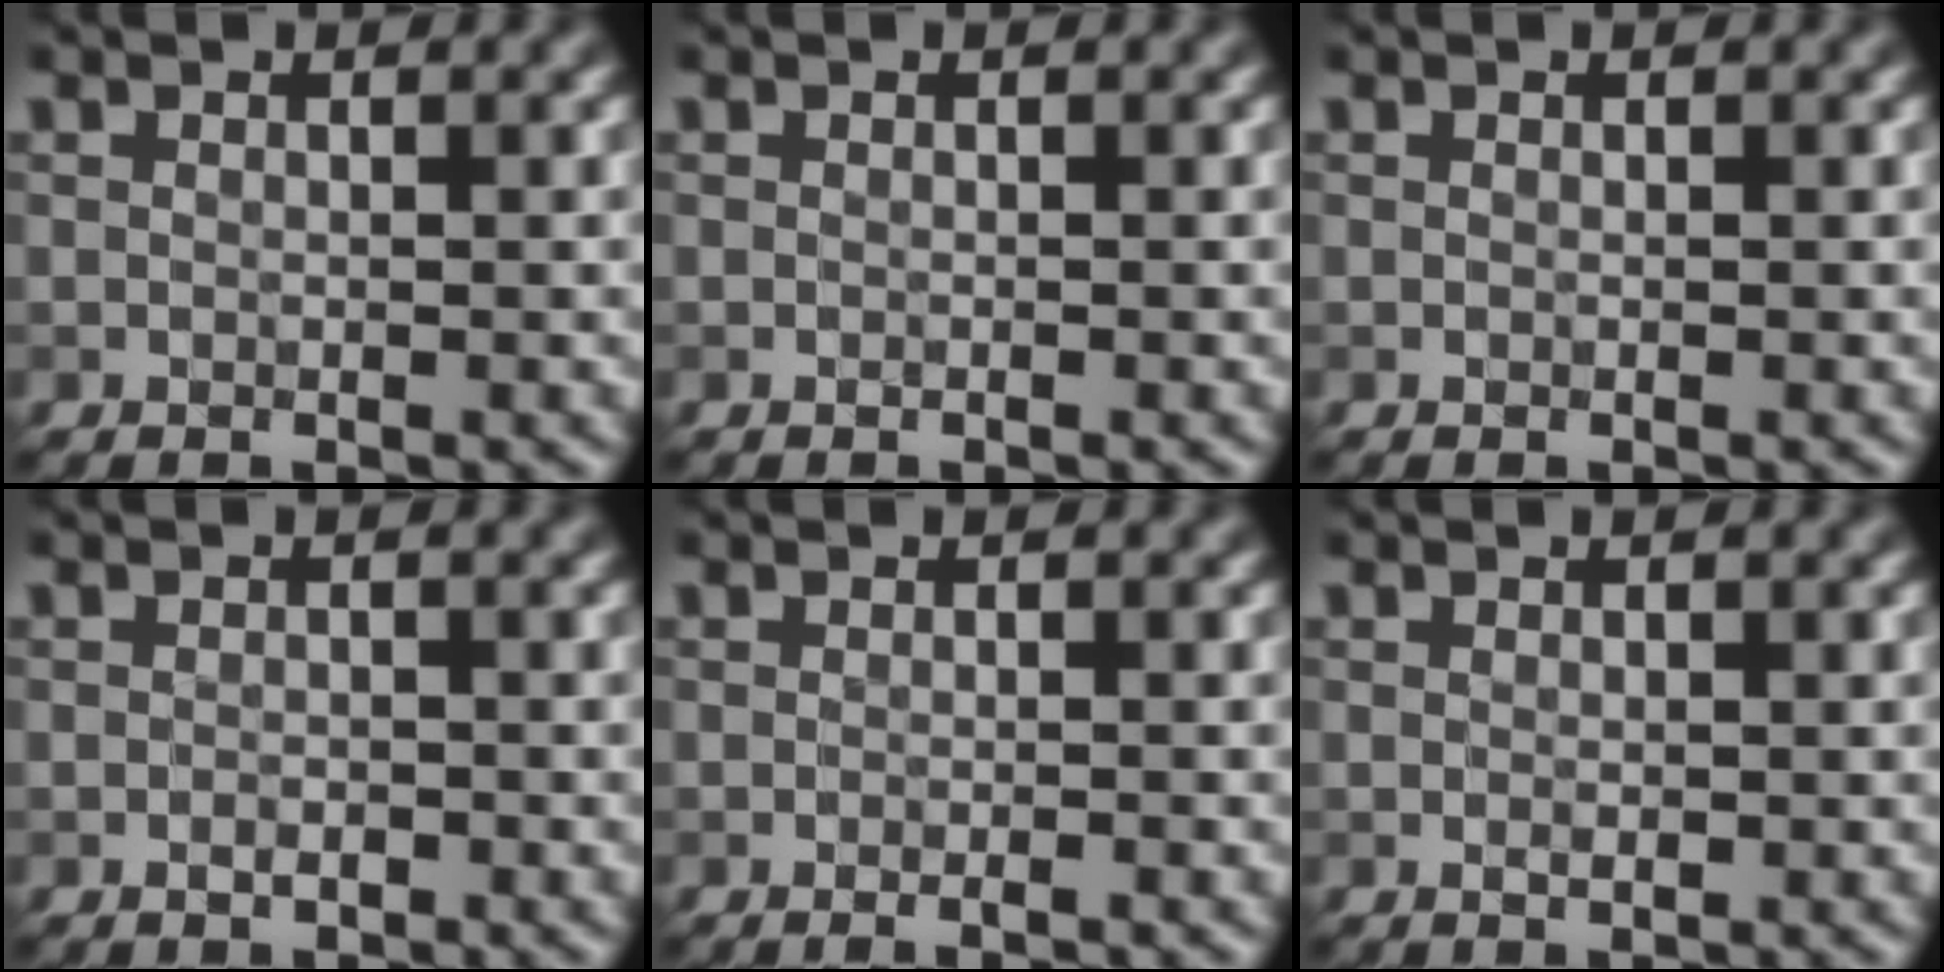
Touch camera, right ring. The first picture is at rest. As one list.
[{"total": 0.0}, {"total": 0.0}, {"total": 0.9, "force": [-0.5, 0.5, 0.6], "torque": [-0.010, 0.000, -0.008]}, {"total": 1.1, "force": [-0.5, 0.2, 1.0], "torque": [-0.011, -0.003, -0.009]}, {"total": 0.6, "force": [0.0, 0.3, 0.5], "torque": [-0.010, -0.002, 0.001]}]